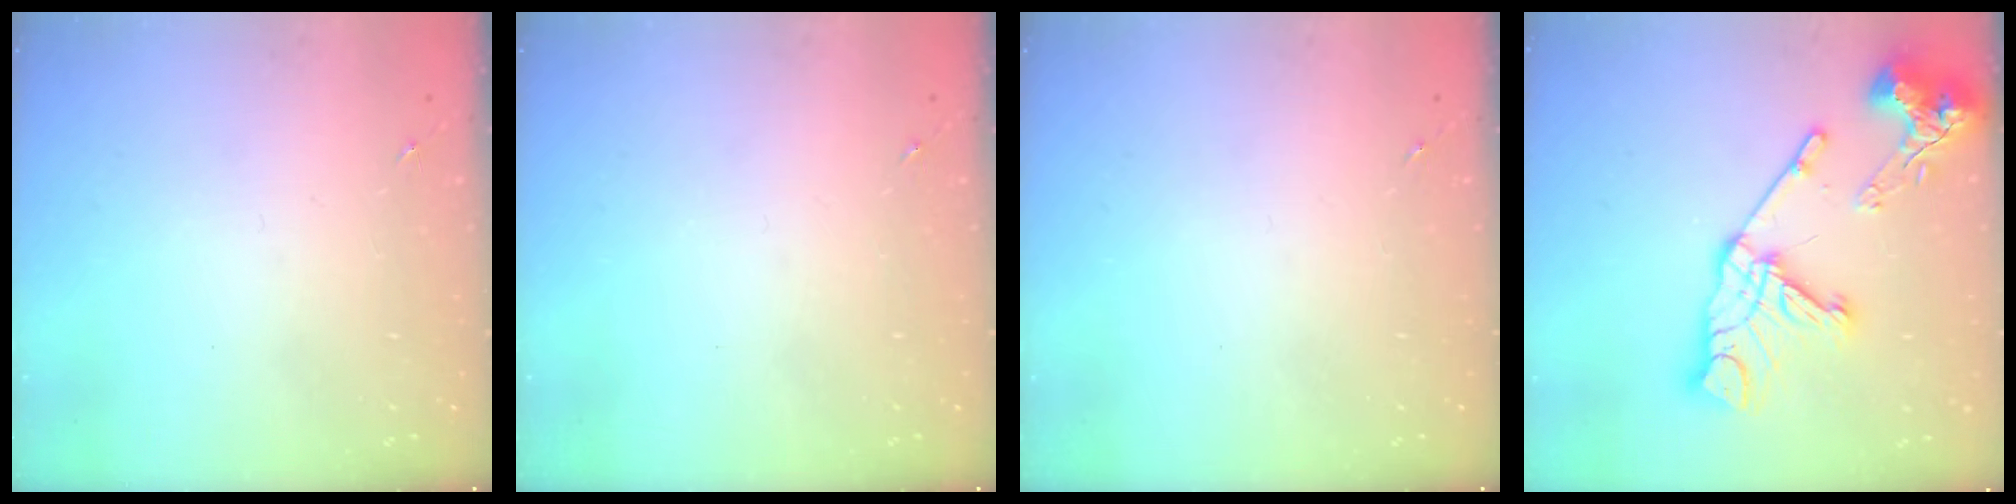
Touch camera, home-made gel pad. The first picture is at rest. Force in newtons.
{"total": 0.0}
{"total": 0.0}
{"total": 20.1, "press": 20.0, "slide": 2.3}